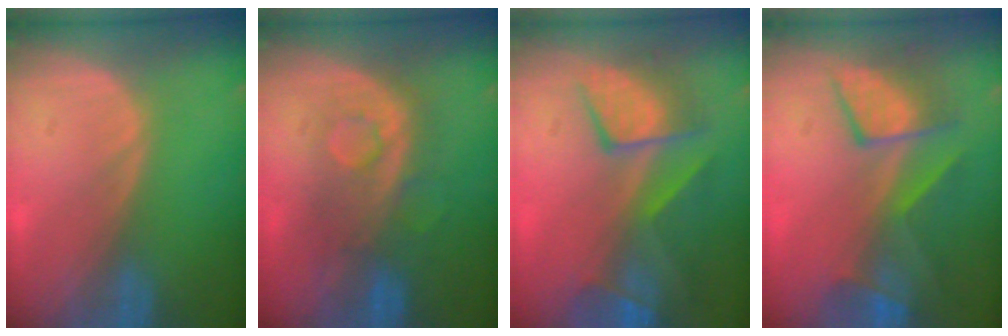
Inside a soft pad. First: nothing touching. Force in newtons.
{"total": 7.9, "press": 7.9, "slide": 0.1}
{"total": 9.5, "press": 8.4, "slide": 4.5}
{"total": 7.6, "press": 7.5, "slide": 1.1}